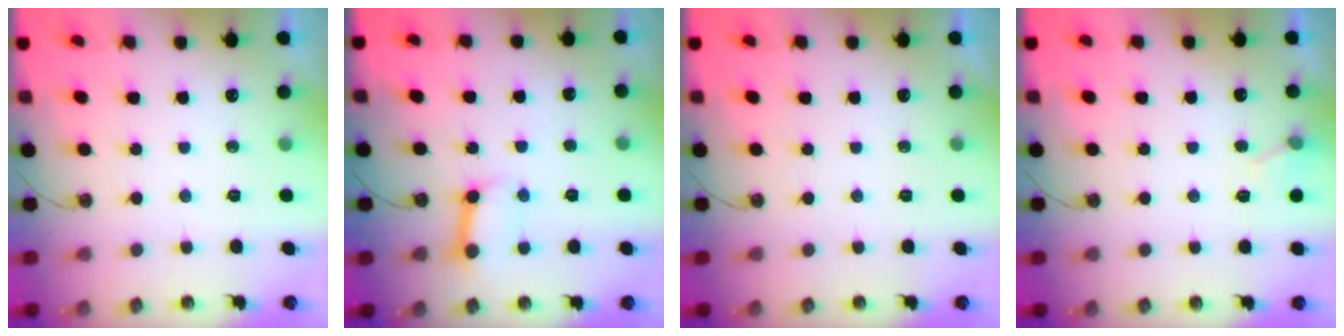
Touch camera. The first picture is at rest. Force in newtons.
{"total": 8.9, "press": 8.8, "slide": 1.2}
{"total": 0.0}
{"total": 5.3, "press": 5.2, "slide": 0.5}